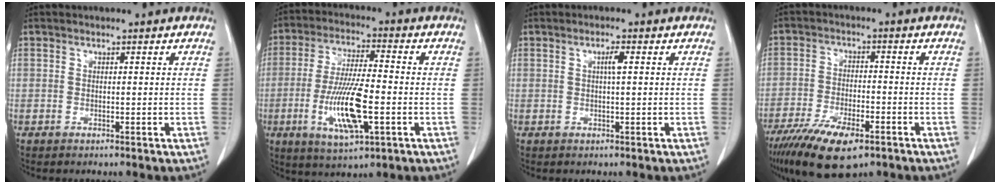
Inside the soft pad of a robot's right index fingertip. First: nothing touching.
{"total": 12.3, "force": [-3.1, 2.5, 11.6], "torque": [-0.230, -0.012, -0.052]}
{"total": 1.6, "force": [0.4, -0.1, 1.6], "torque": [-0.030, 0.002, 0.005]}
{"total": 11.4, "force": [-7.4, 3.7, 7.9], "torque": [-0.138, -0.018, -0.125]}